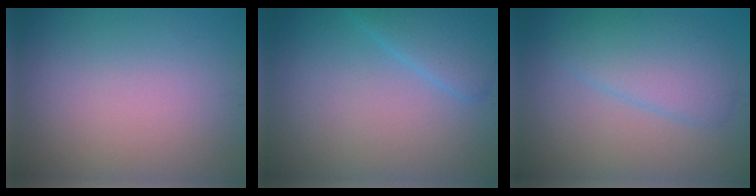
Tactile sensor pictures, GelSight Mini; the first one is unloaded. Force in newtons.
{"total": 2.8, "press": 2.8, "slide": 0.2}
{"total": 4.1, "press": 4.0, "slide": 0.2}